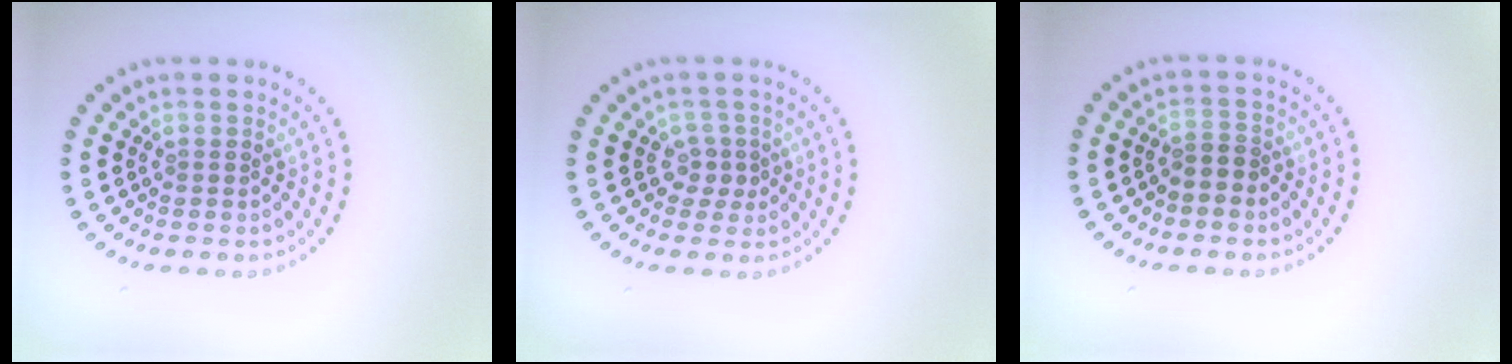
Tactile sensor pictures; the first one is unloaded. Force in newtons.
{"total": 1.7, "press": 1.2, "slide": 1.2}
{"total": 1.6, "press": 1.3, "slide": 0.9}